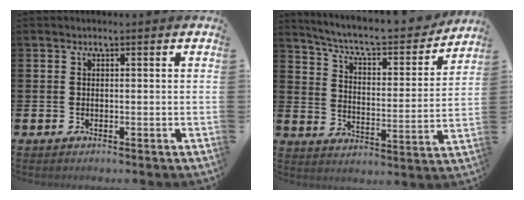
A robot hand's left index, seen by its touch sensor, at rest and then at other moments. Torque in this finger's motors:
{"motor_torque": [0.04, -0.79, 0.46, 0.21]}